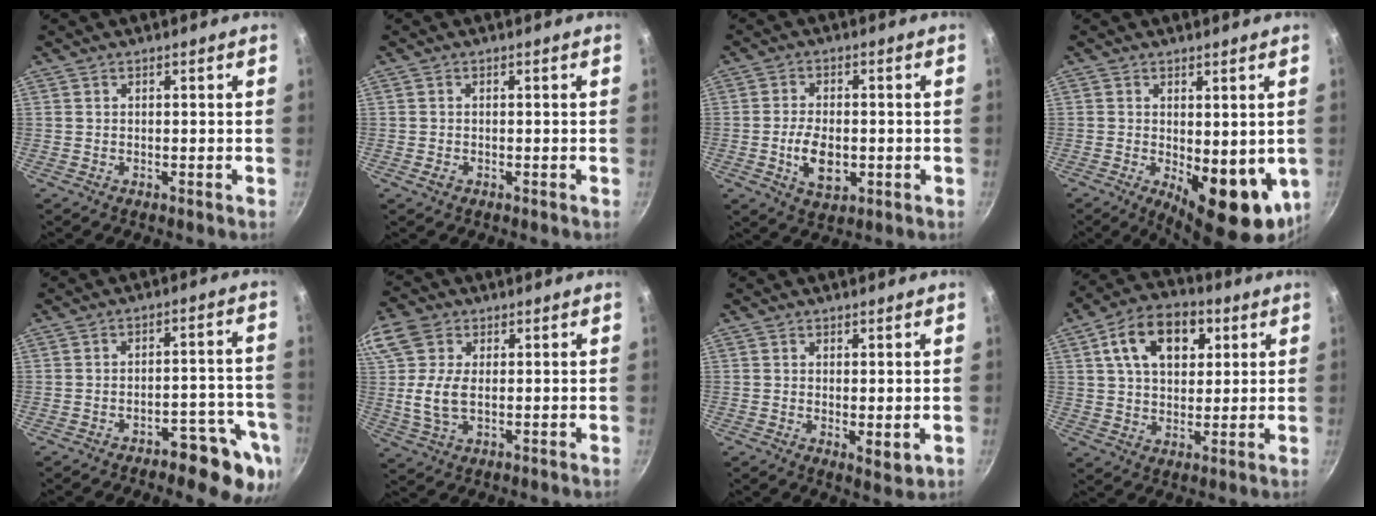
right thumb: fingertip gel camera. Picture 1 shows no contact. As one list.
[{"total": 1.2, "force": [-0.5, 0.9, 0.6], "torque": [-0.009, -0.001, -0.010]}, {"total": 7.9, "force": [-1.5, 4.7, 6.1], "torque": [-0.100, 0.005, -0.022]}, {"total": 13.1, "force": [-1.5, 6.0, 11.5], "torque": [-0.124, -0.018, -0.006]}, {"total": 11.0, "force": [-5.9, 4.6, 8.0], "torque": [-0.052, 0.047, -0.072]}, {"total": 11.4, "force": [1.7, 7.5, 8.4], "torque": [-0.172, -0.001, 0.022]}, {"total": 3.5, "force": [0.3, 1.6, 3.1], "torque": [-0.047, -0.015, 0.005]}, {"total": 14.3, "force": [5.1, 9.4, 9.6], "torque": [-0.129, 0.002, 0.074]}]